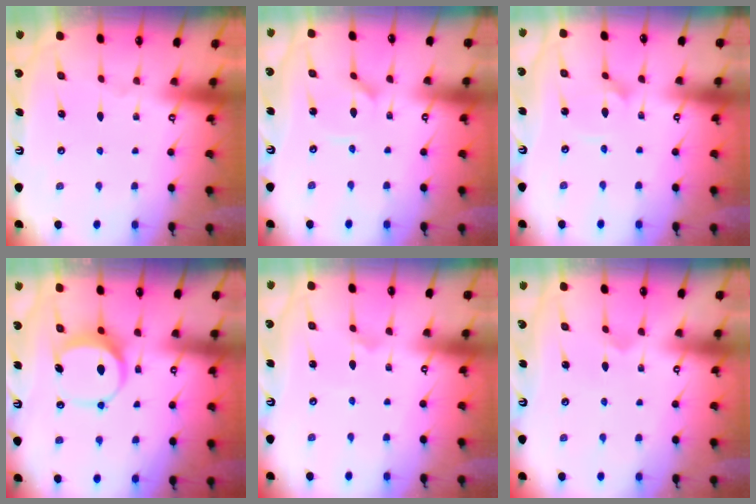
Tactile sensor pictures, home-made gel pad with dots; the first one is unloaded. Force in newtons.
{"total": 1.8, "press": 1.8, "slide": 0.3}
{"total": 2.0, "press": 2.0, "slide": 0.1}
{"total": 7.6, "press": 7.6, "slide": 0.4}
{"total": 2.3, "press": 2.3, "slide": 0.0}
{"total": 2.2, "press": 2.2, "slide": 0.2}